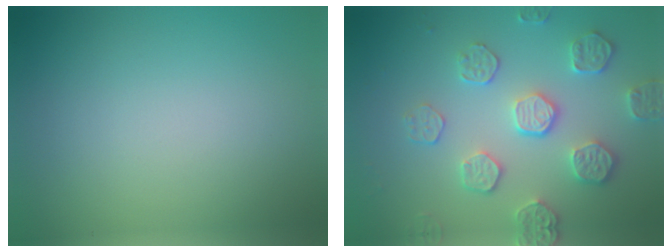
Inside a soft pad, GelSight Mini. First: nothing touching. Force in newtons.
{"total": 4.3, "press": 4.1, "slide": 1.3}